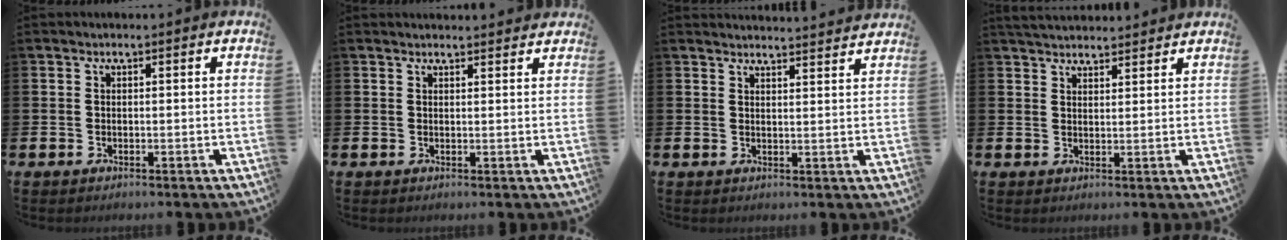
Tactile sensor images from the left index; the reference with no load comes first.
{"total": 1.5, "force": [1.5, 0.1, 0.0], "torque": [0.013, -0.009, 0.024]}
{"total": 3.2, "force": [3.2, -0.3, -0.1], "torque": [0.011, -0.028, 0.055]}
{"total": 3.5, "force": [3.5, 0.5, 0.3], "torque": [-0.006, -0.016, 0.063]}